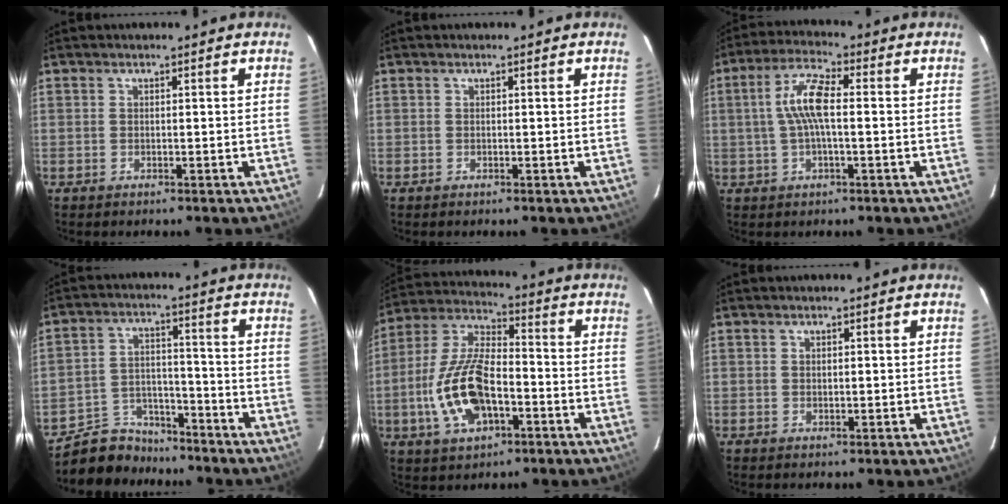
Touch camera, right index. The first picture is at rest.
{"total": 0.0}
{"total": 7.9, "force": [0.3, 2.0, 7.6], "torque": [-0.153, 0.013, 0.005]}
{"total": 9.8, "force": [-8.7, 4.4, 0.8], "torque": [-0.034, 0.029, -0.145]}
{"total": 15.9, "force": [-4.7, 7.6, 13.1], "torque": [-0.281, 0.003, -0.085]}
{"total": 0.7, "force": [0.2, 0.5, 0.4], "torque": [-0.007, 0.002, 0.005]}